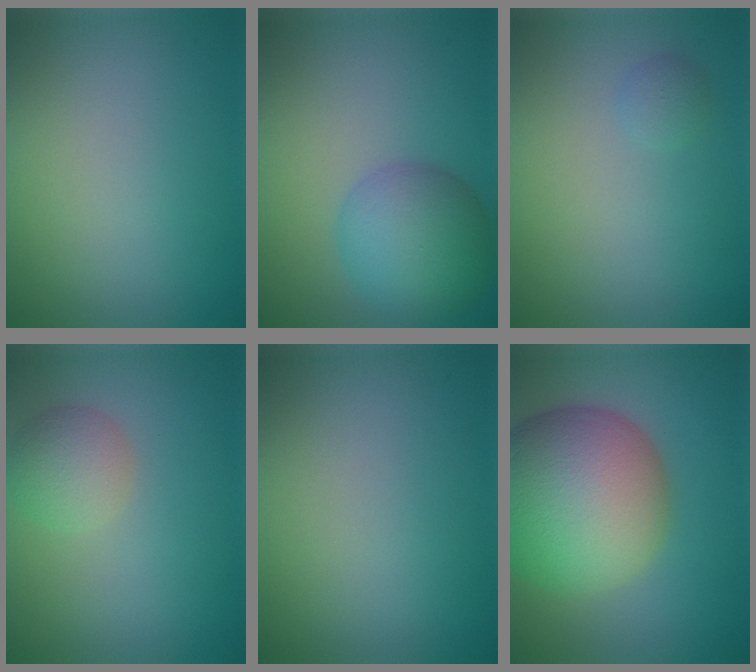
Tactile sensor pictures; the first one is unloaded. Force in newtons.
{"total": 6.2, "press": 6.2, "slide": 0.3}
{"total": 0.9, "press": 0.9, "slide": 0.0}
{"total": 3.0, "press": 3.0, "slide": 0.1}
{"total": 0.0}
{"total": 14.3, "press": 14.3, "slide": 0.9}